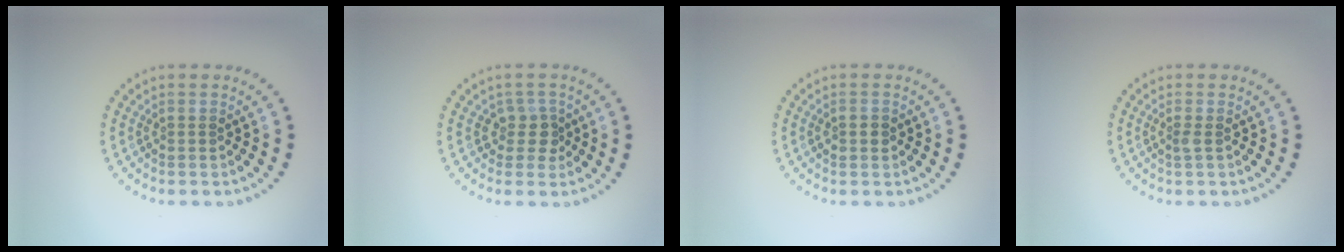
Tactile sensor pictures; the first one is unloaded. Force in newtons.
{"total": 2.0, "press": 1.6, "slide": 1.2}
{"total": 1.5, "press": 1.5, "slide": 0.2}
{"total": 0.6, "press": 0.5, "slide": 0.3}